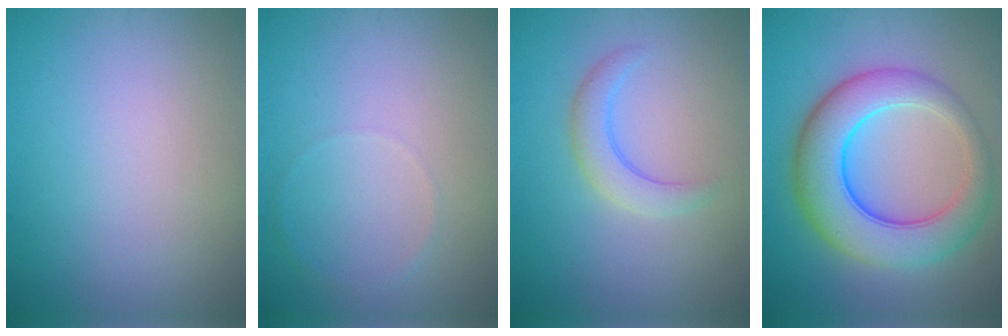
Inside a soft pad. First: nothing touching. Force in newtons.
{"total": 0.6, "press": 0.6, "slide": 0.1}
{"total": 2.6, "press": 2.6, "slide": 0.2}
{"total": 8.5, "press": 8.5, "slide": 0.2}